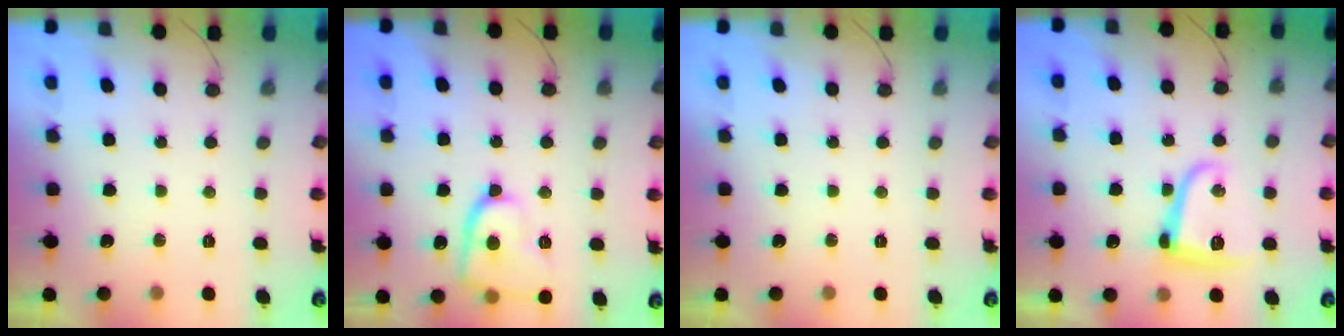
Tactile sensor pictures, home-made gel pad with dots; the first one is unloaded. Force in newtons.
{"total": 13.3, "press": 13.2, "slide": 1.5}
{"total": 0.0}
{"total": 11.1, "press": 11.1, "slide": 0.8}